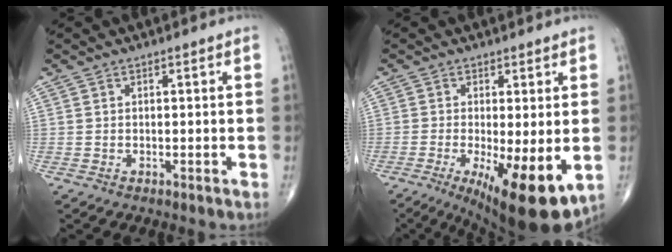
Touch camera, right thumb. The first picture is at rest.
{"total": 13.8, "force": [-3.7, 4.0, 12.7], "torque": [-0.177, -0.024, -0.044]}